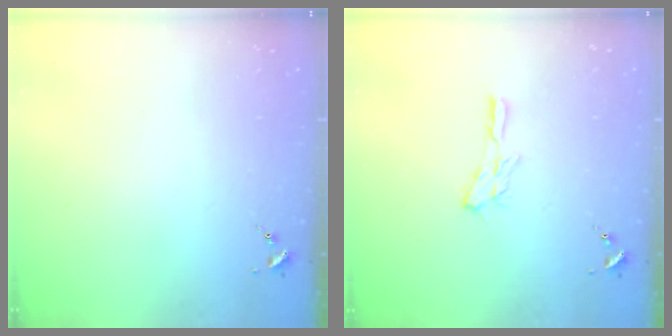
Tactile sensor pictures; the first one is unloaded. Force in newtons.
{"total": 6.7, "press": 6.6, "slide": 0.4}